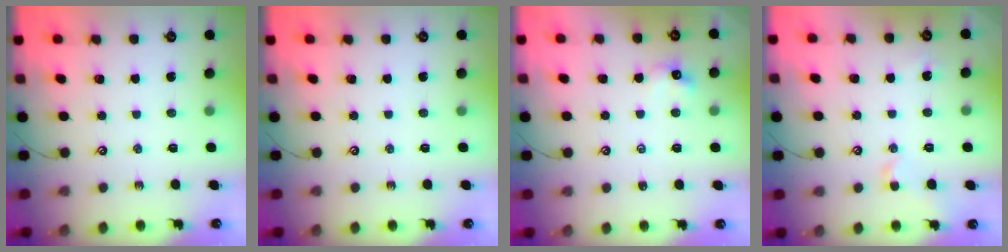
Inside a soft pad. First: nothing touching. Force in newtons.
{"total": 0.0}
{"total": 2.2, "press": 2.1, "slide": 0.7}
{"total": 1.3, "press": 1.2, "slide": 0.4}